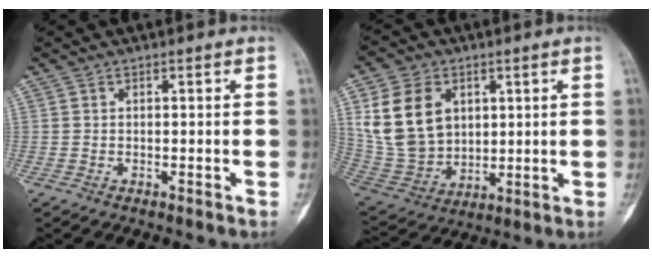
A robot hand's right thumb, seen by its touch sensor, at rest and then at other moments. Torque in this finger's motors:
{"motor_torque": [-0.24, 1.13, 1.73, 0.23, 0.26]}